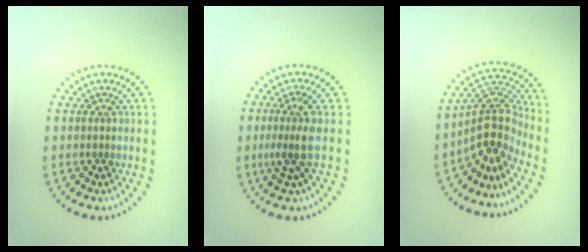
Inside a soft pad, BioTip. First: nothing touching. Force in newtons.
{"total": 2.8, "press": 2.0, "slide": 2.0}
{"total": 4.4, "press": 3.3, "slide": 2.9}